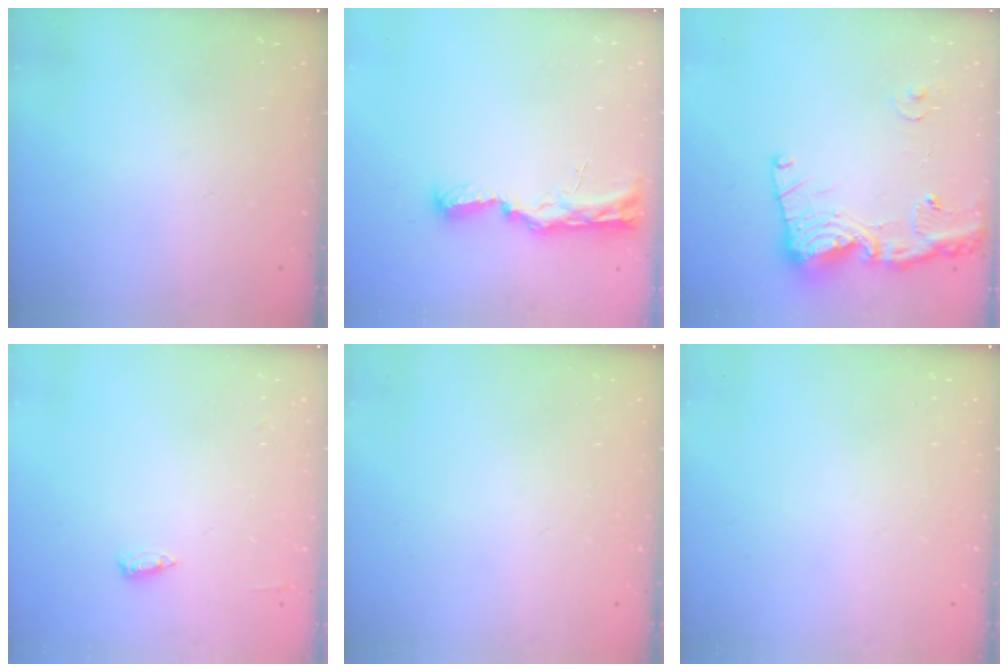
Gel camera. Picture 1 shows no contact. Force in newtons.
{"total": 8.9, "press": 8.9, "slide": 1.3}
{"total": 17.6, "press": 17.5, "slide": 2.0}
{"total": 4.5, "press": 4.4, "slide": 1.0}
{"total": 0.0}
{"total": 0.0}